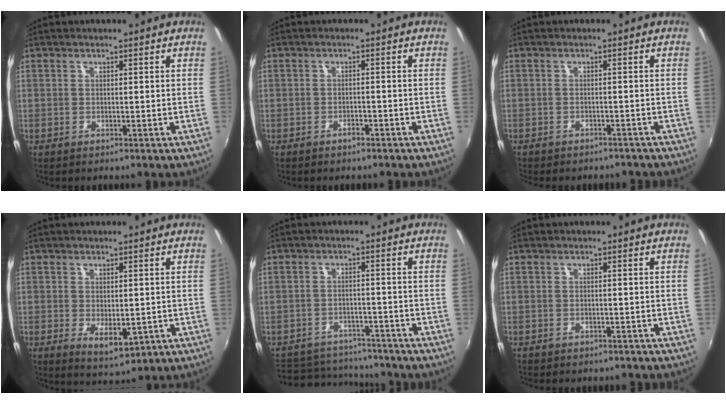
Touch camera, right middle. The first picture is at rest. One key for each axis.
{"total": 1.6, "fx": -1.3, "fy": 0.7, "fz": 0.4, "tx": -0.009, "ty": 0.000, "tz": -0.021}
{"total": 6.2, "fx": -5.6, "fy": 2.1, "fz": 2.0, "tx": -0.048, "ty": -0.015, "tz": -0.074}
{"total": 5.0, "fx": -1.0, "fy": 2.6, "fz": 4.1, "tx": -0.067, "ty": -0.017, "tz": -0.009}
{"total": 13.6, "fx": -11.9, "fy": 5.5, "fz": 3.8, "tx": -0.099, "ty": 0.020, "tz": -0.164}
{"total": 3.9, "fx": -3.5, "fy": 1.3, "fz": 1.1, "tx": -0.028, "ty": -0.012, "tz": -0.046}